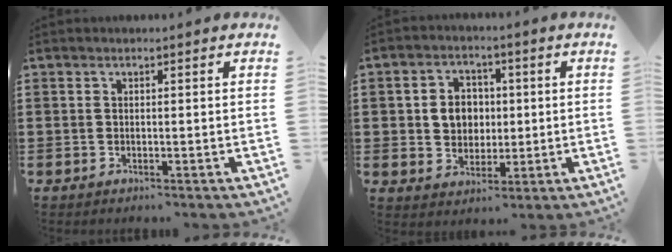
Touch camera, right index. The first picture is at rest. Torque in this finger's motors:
{"motor_torque": [0.24, 0.08, 0.24, 0.09]}